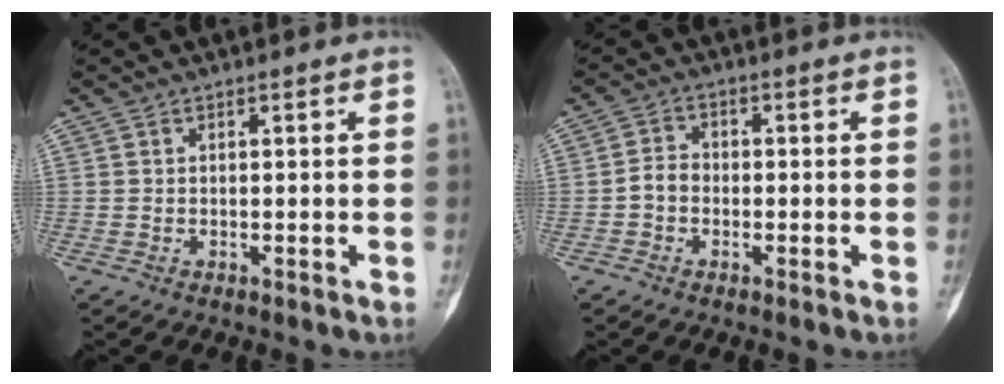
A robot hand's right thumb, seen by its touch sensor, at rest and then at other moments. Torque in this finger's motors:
{"motor_torque": [0.00, 0.02, 0.06, -0.06, 0.00]}